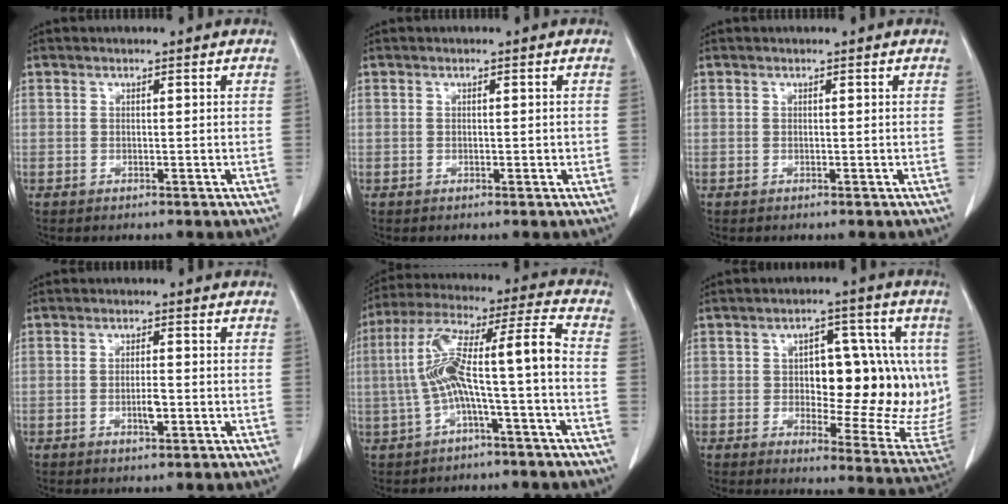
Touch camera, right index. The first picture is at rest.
{"total": 0.9, "force": [-0.2, 0.5, 0.8], "torque": [-0.015, 0.000, 0.000]}
{"total": 0.0}
{"total": 2.6, "force": [-0.8, 0.6, 2.4], "torque": [-0.046, 0.001, -0.011]}
{"total": 12.1, "force": [-2.1, 0.7, 11.9], "torque": [-0.232, 0.044, -0.037]}
{"total": 19.2, "force": [1.2, 8.1, 17.3], "torque": [-0.206, 0.010, 0.030]}